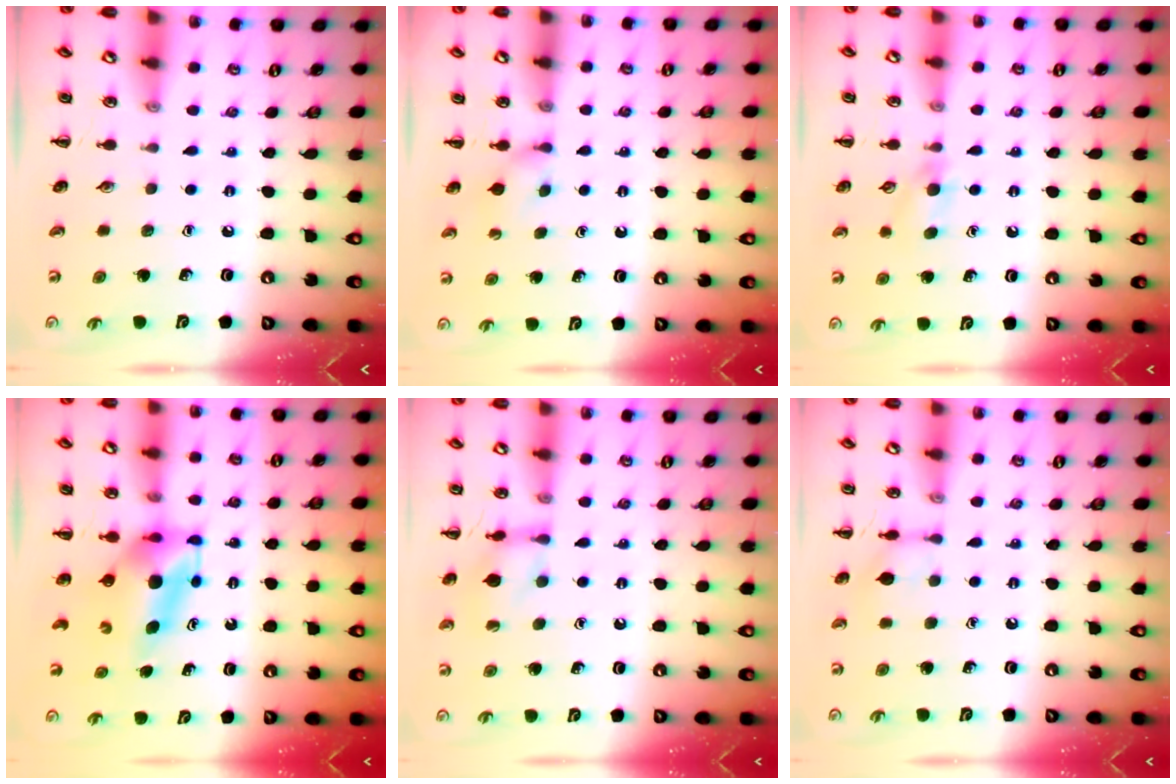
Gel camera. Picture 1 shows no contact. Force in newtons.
{"total": 4.0, "press": 3.6, "slide": 1.7}
{"total": 6.1, "press": 5.8, "slide": 1.7}
{"total": 5.7, "press": 5.6, "slide": 0.9}
{"total": 11.4, "press": 11.3, "slide": 1.5}
{"total": 6.5, "press": 6.5, "slide": 0.2}